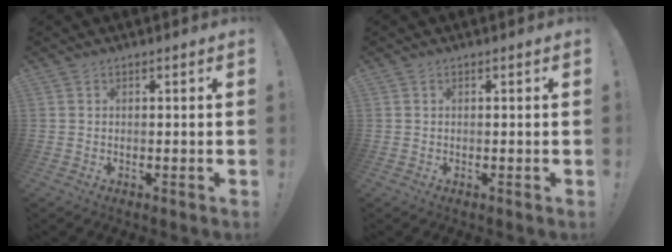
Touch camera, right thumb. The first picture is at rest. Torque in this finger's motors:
{"motor_torque": [-0.17, 0.04, 0.21, -0.23, 0.00]}